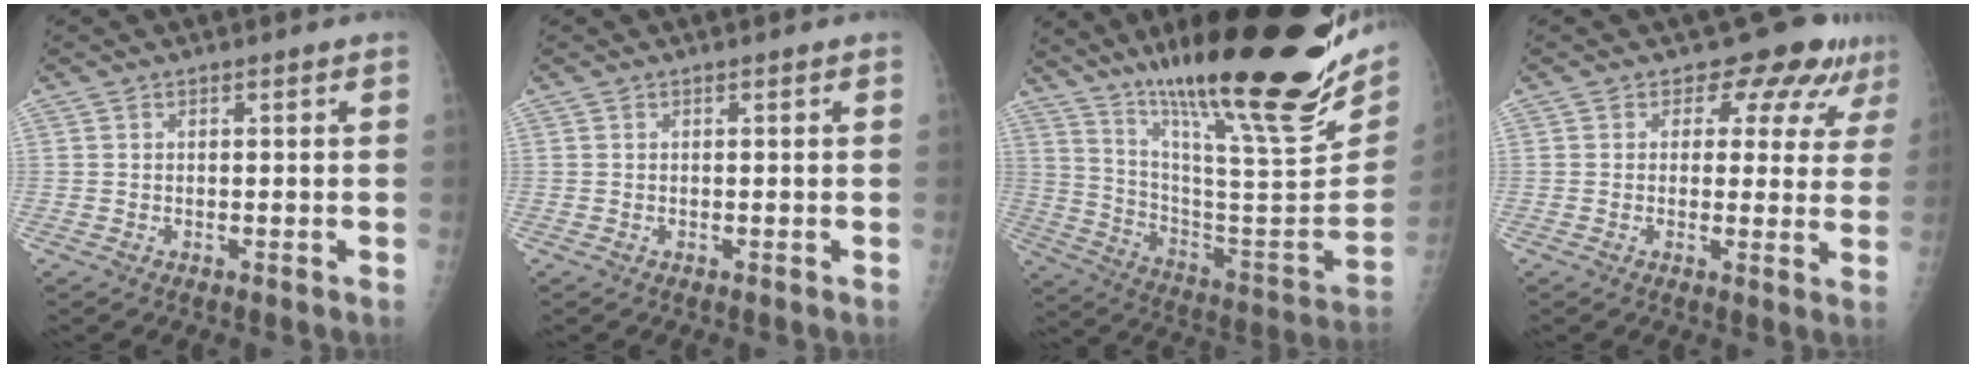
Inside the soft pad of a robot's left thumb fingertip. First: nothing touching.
{"total": 0.0}
{"total": 34.7, "force": [24.1, 6.2, 24.2], "torque": [-0.346, -0.101, 0.376]}
{"total": 8.0, "force": [6.1, 4.5, 2.6], "torque": [0.008, -0.030, 0.055]}